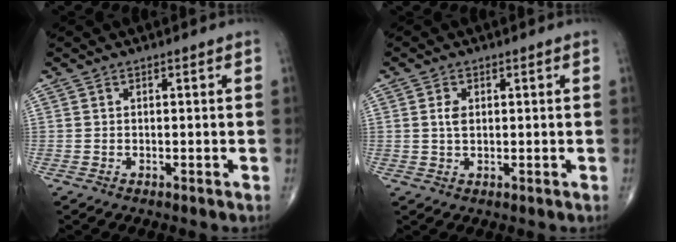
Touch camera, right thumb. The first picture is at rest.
{"total": 2.5, "force": [0.5, 1.5, 1.9], "torque": [-0.035, 0.000, 0.010]}